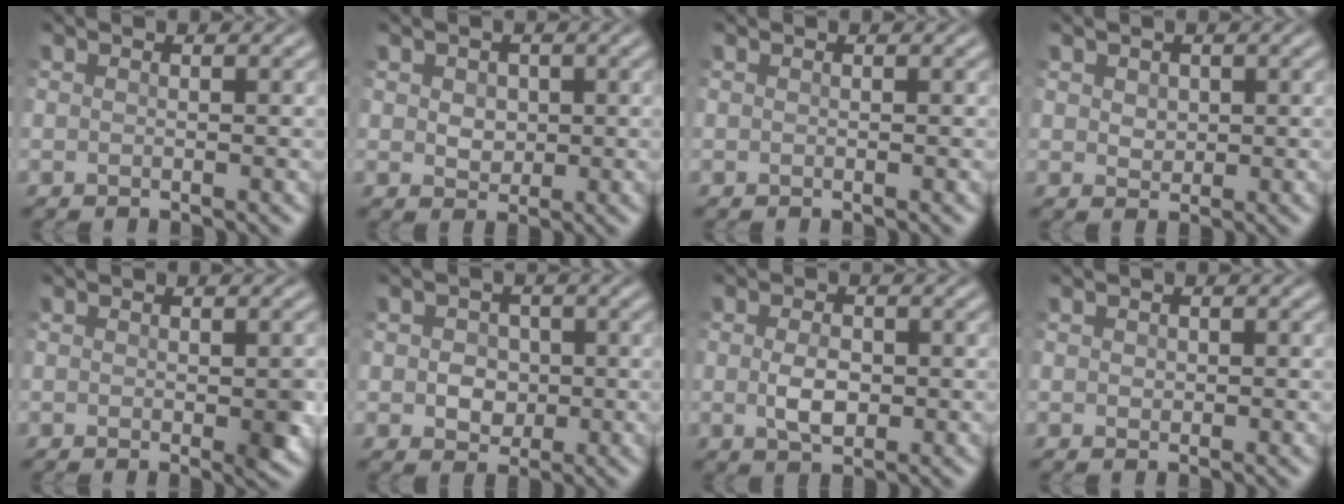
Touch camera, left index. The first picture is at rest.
{"total": 2.0, "force": [0.4, 1.6, 1.1], "torque": [-0.023, -0.002, 0.006]}
{"total": 0.0}
{"total": 1.3, "force": [0.5, 1.1, 0.6], "torque": [-0.013, -0.002, 0.011]}
{"total": 1.6, "force": [-0.1, 0.6, 1.5], "torque": [-0.015, -0.005, -0.002]}
{"total": 2.7, "force": [0.0, 2.3, 1.4], "torque": [-0.017, -0.002, -0.006]}
{"total": 2.8, "force": [-0.1, 1.7, 2.2], "torque": [-0.047, -0.003, -0.002]}
{"total": 0.5, "force": [0.2, 0.4, 0.2], "torque": [-0.004, -0.002, 0.003]}